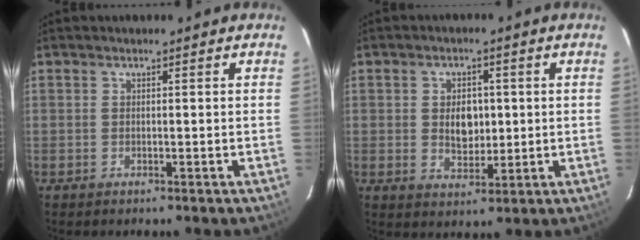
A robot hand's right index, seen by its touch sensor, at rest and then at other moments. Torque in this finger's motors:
{"motor_torque": [0.09, 0.11, 0.10, 0.02]}